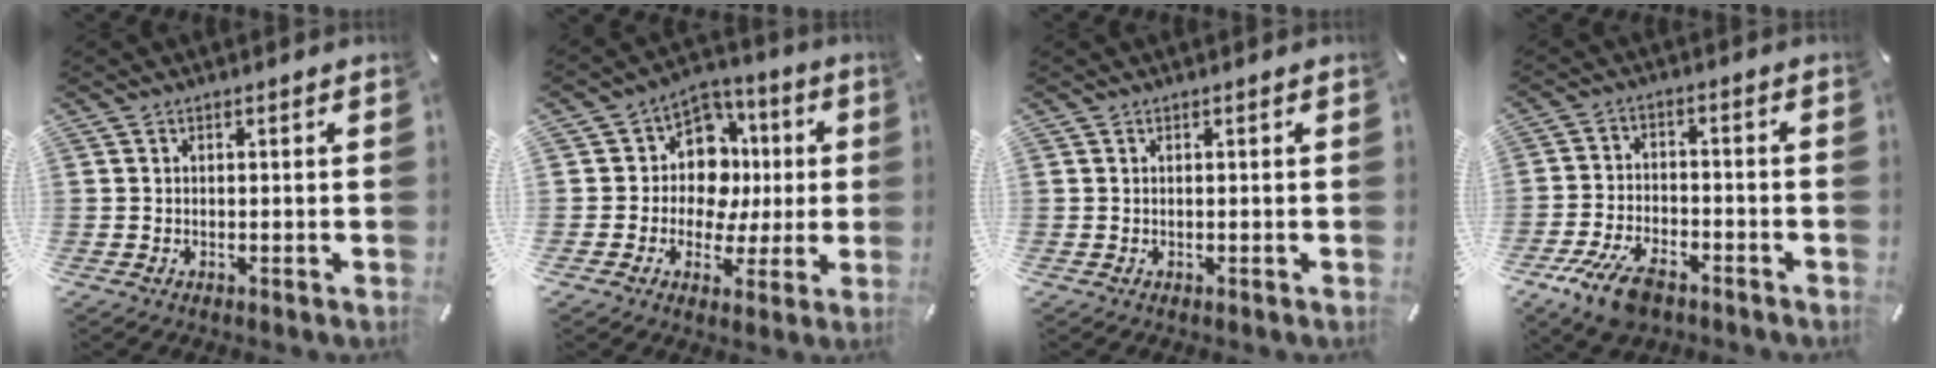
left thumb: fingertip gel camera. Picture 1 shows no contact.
{"total": 12.0, "force": [0.3, 11.0, 4.9], "torque": [-0.082, -0.005, 0.014]}
{"total": 0.0}
{"total": 10.0, "force": [-6.3, 4.9, 6.0], "torque": [-0.128, 0.026, -0.117]}